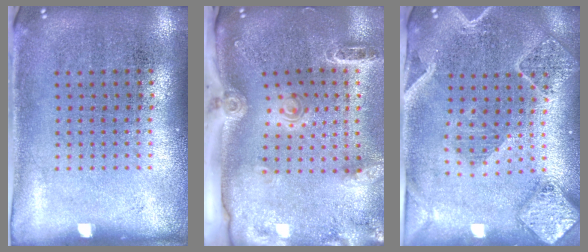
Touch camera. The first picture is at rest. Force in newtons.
{"total": 2.6, "press": 1.9, "slide": 1.7}
{"total": 2.4, "press": 2.2, "slide": 1.0}